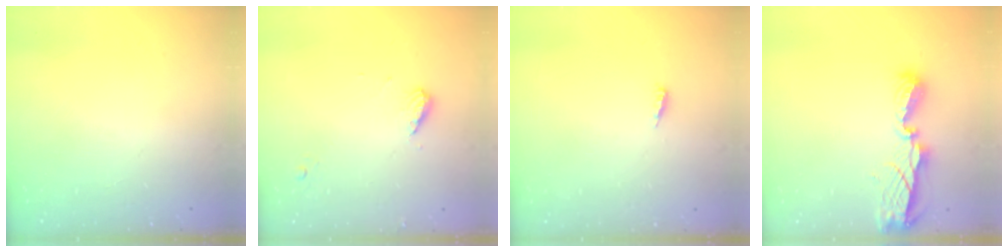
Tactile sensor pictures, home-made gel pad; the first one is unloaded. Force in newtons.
{"total": 6.4, "press": 6.4, "slide": 0.7}
{"total": 3.9, "press": 3.9, "slide": 0.4}
{"total": 8.5, "press": 8.5, "slide": 0.3}